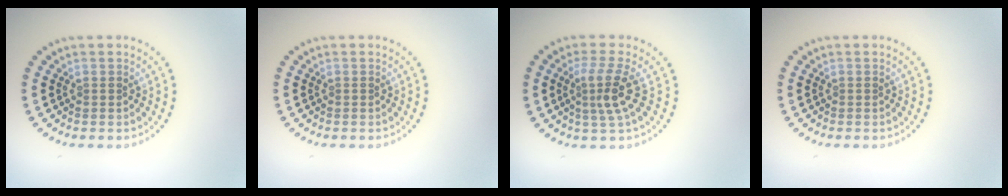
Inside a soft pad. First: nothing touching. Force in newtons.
{"total": 0.0}
{"total": 3.1, "press": 2.2, "slide": 2.2}
{"total": 0.0}